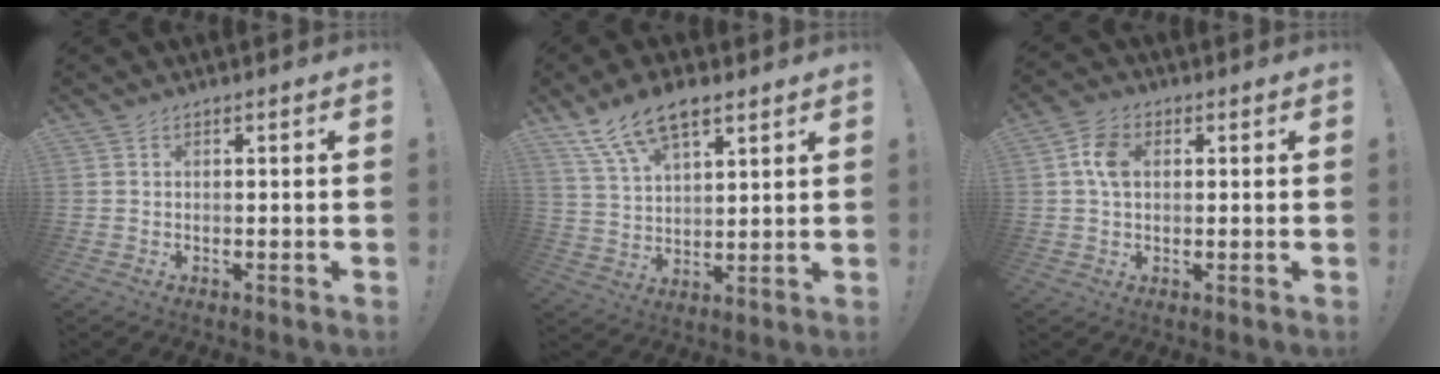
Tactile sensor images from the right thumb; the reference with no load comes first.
{"total": 11.9, "force": [8.2, 5.2, 6.9], "torque": [-0.129, -0.034, 0.153]}
{"total": 7.2, "force": [1.1, 5.0, 5.1], "torque": [-0.087, 0.007, 0.023]}